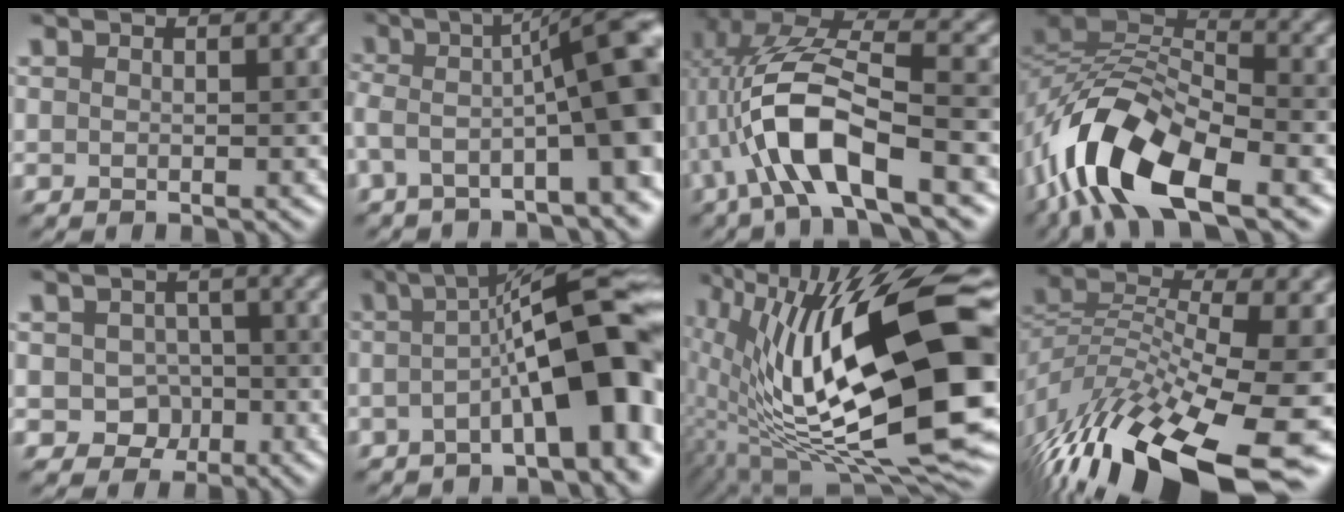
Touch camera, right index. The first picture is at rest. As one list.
[{"total": 12.2, "force": [-1.9, 3.1, 11.6], "torque": [-0.159, 0.023, -0.032]}, {"total": 8.8, "force": [-2.3, 3.0, 8.0], "torque": [-0.166, 0.010, -0.042]}, {"total": 12.1, "force": [-6.3, 5.0, 9.0], "torque": [-0.170, 0.005, -0.127]}, {"total": 3.5, "force": [-0.9, 2.9, 1.6], "torque": [-0.006, -0.003, -0.016]}, {"total": 12.6, "force": [-2.4, 3.1, 12.0], "torque": [-0.161, 0.024, -0.042]}, {"total": 18.1, "force": [2.3, 6.6, 16.8], "torque": [-0.285, 0.004, 0.044]}, {"total": 15.3, "force": [-8.1, 5.6, 11.6], "torque": [-0.237, 0.003, -0.141]}]